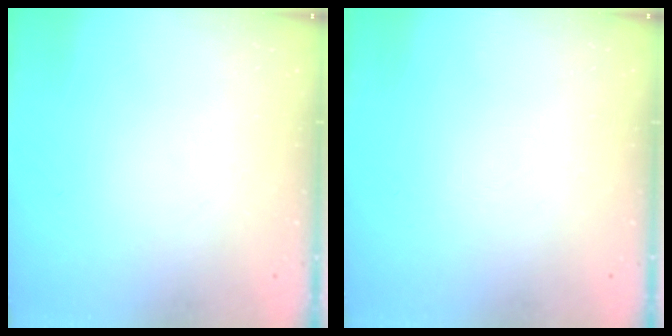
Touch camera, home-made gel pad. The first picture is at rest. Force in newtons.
{"total": 0.0}